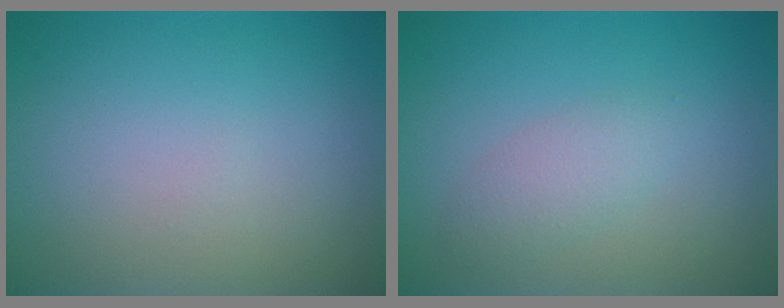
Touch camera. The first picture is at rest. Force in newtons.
{"total": 2.0, "press": 1.9, "slide": 0.1}